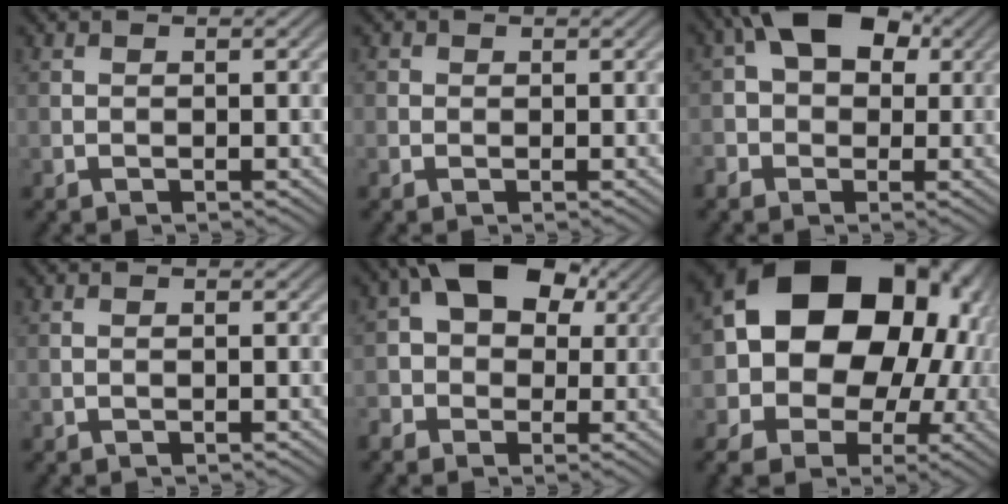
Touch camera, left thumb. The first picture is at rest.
{"total": 0.9, "force": [0.2, 0.9, 0.2], "torque": [0.000, -0.002, 0.000]}
{"total": 9.3, "force": [1.6, 6.9, 6.0], "torque": [-0.105, 0.026, 0.001]}
{"total": 0.0}
{"total": 10.2, "force": [1.2, 8.0, 6.3], "torque": [-0.106, 0.024, -0.007]}
{"total": 19.9, "force": [1.0, 15.3, 12.7], "torque": [-0.210, -0.017, 0.024]}